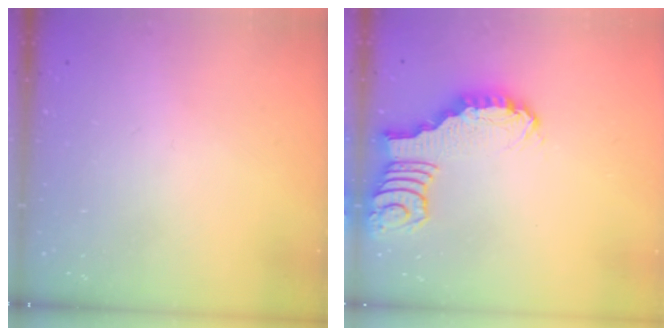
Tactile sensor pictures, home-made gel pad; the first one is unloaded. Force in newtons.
{"total": 2.1, "press": 2.1, "slide": 0.2}